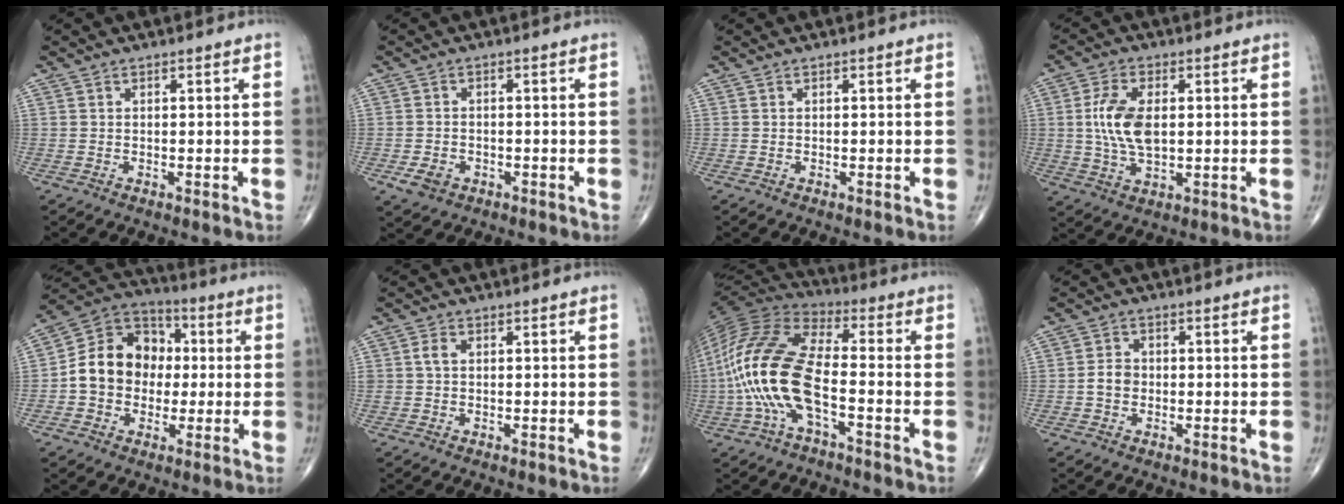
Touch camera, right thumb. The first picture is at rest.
{"total": 3.0, "force": [-1.5, 2.1, 1.5], "torque": [-0.026, 0.005, -0.023]}
{"total": 0.0}
{"total": 9.7, "force": [1.0, 5.1, 8.1], "torque": [-0.165, -0.002, 0.022]}
{"total": 14.2, "force": [-0.2, 11.7, 8.0], "torque": [-0.099, 0.034, -0.014]}
{"total": 2.4, "force": [0.4, 1.7, 1.6], "torque": [-0.032, 0.005, 0.009]}
{"total": 19.1, "force": [-4.2, 8.2, 16.8], "torque": [-0.367, 0.031, -0.084]}
{"total": 3.1, "force": [-0.5, 2.5, 1.8], "torque": [-0.026, 0.011, -0.015]}